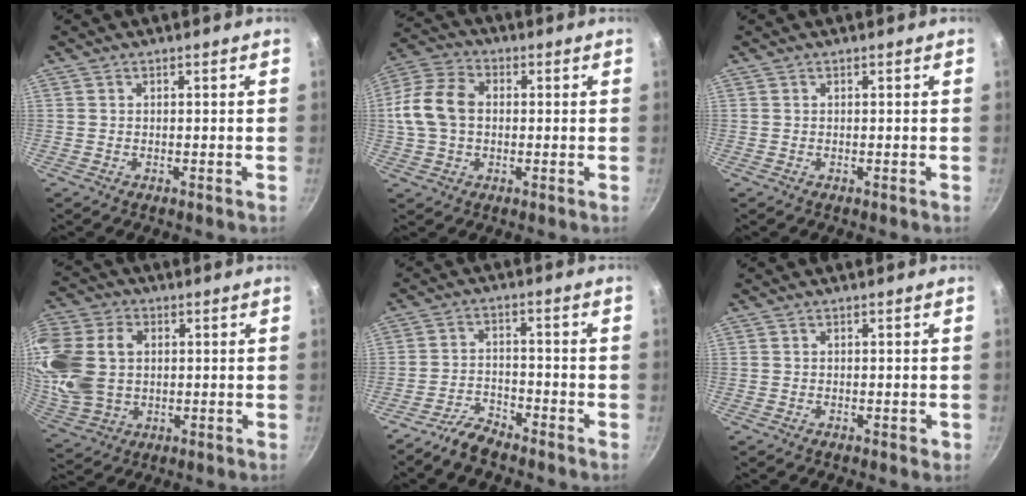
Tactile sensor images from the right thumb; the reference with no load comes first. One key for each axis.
{"total": 11.5, "fx": 0.4, "fy": 8.3, "fz": 8.0, "tx": -0.140, "ty": 0.024, "tz": -0.004}
{"total": 0.0}
{"total": 21.2, "fx": 2.9, "fy": 15.9, "fz": 13.7, "tx": -0.308, "ty": 0.013, "tz": 0.061}
{"total": 5.1, "fx": -4.6, "fy": 1.4, "fz": 1.8, "tx": -0.036, "ty": 0.035, "tz": -0.093}
{"total": 0.7, "fx": -0.2, "fy": 0.5, "fz": 0.5, "tx": -0.001, "ty": 0.001, "tz": -0.002}